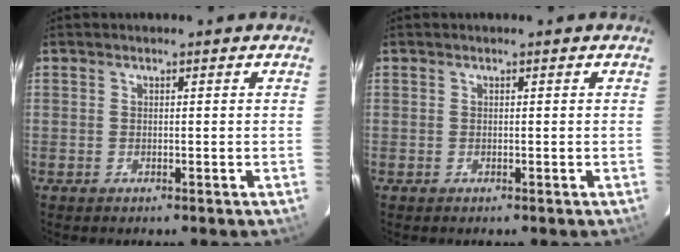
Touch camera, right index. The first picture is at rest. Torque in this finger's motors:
{"motor_torque": [0.12, 0.12, -0.02, 0.00]}